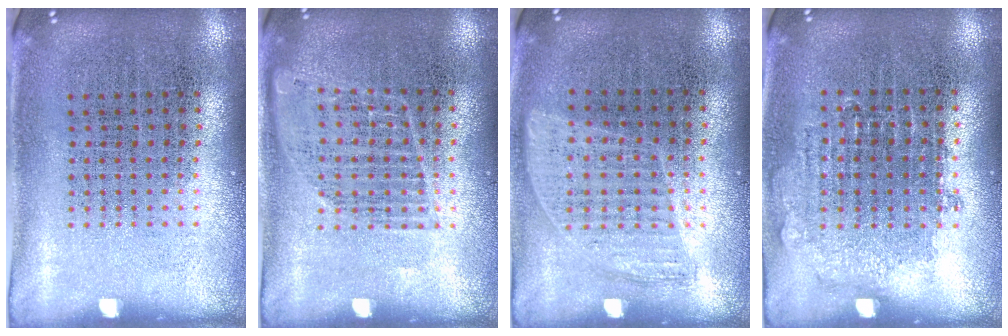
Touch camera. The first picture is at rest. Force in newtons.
{"total": 1.0, "press": 1.0, "slide": 0.3}
{"total": 0.9, "press": 0.8, "slide": 0.5}
{"total": 0.8, "press": 0.7, "slide": 0.3}